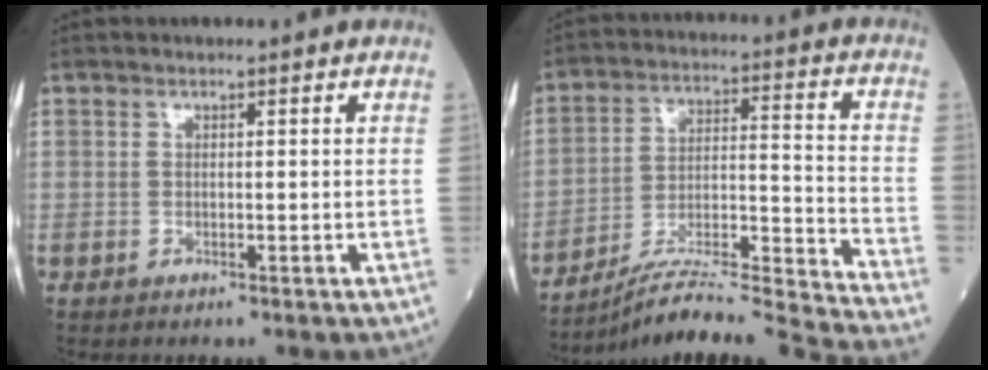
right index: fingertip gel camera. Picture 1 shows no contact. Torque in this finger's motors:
{"motor_torque": [-0.57, -0.48, 0.38, 0.10]}